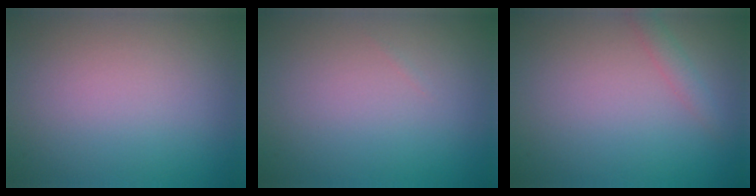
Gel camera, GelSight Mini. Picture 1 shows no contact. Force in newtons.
{"total": 0.0}
{"total": 1.3, "press": 1.3, "slide": 0.0}